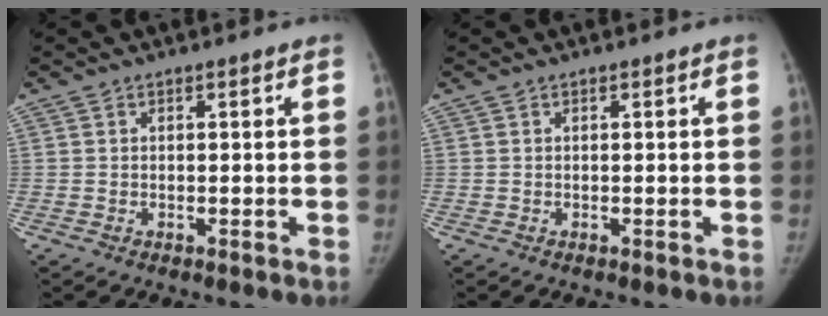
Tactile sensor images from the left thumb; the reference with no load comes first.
{"total": 0.0}